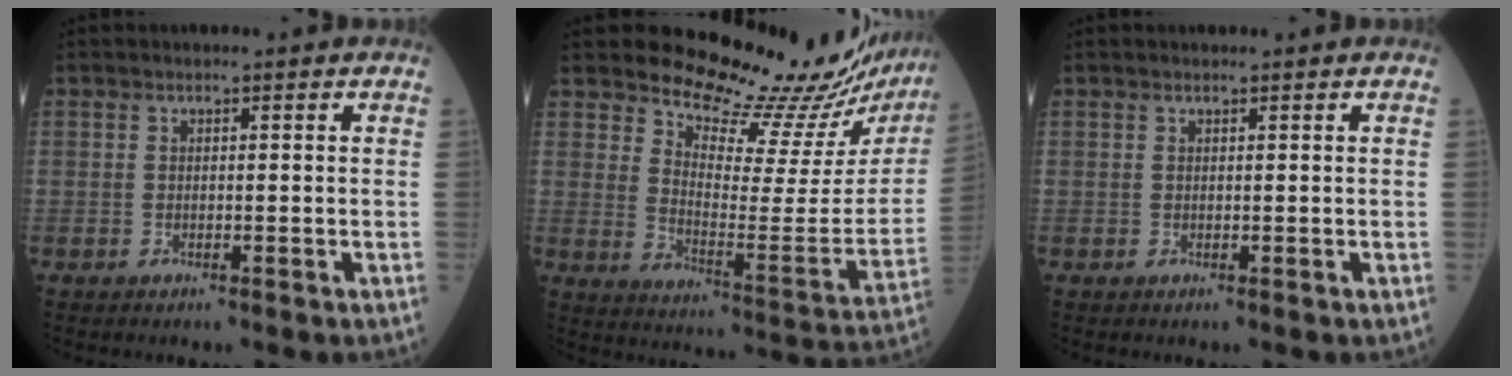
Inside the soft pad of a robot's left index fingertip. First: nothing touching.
{"total": 18.0, "force": [17.4, 1.0, 4.6], "torque": [-0.077, -0.120, 0.223]}
{"total": 0.7, "force": [0.7, 0.0, 0.2], "torque": [-0.007, 0.005, 0.014]}